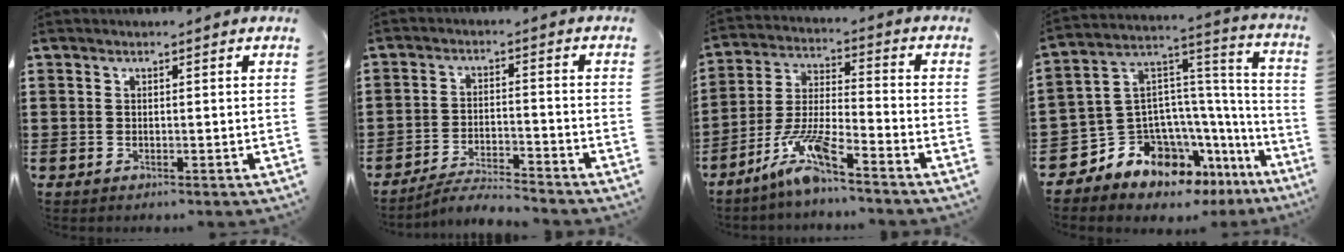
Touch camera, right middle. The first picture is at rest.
{"total": 4.4, "force": [-4.3, 0.2, 1.1], "torque": [-0.028, 0.000, -0.089]}
{"total": 8.8, "force": [-6.7, 0.8, 5.7], "torque": [-0.131, -0.013, -0.133]}
{"total": 10.4, "force": [-8.5, 5.5, 2.6], "torque": [-0.084, -0.006, -0.167]}